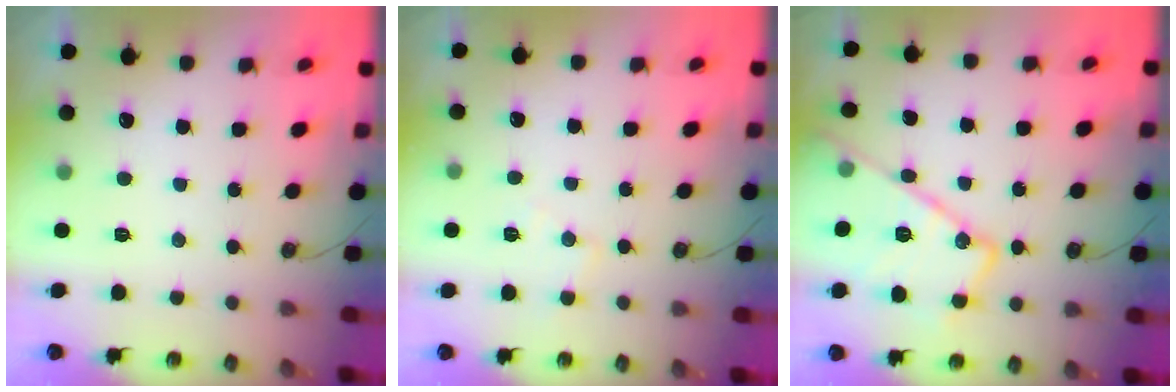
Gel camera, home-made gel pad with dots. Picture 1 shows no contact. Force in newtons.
{"total": 5.2, "press": 5.2, "slide": 0.8}
{"total": 18.9, "press": 18.9, "slide": 0.9}